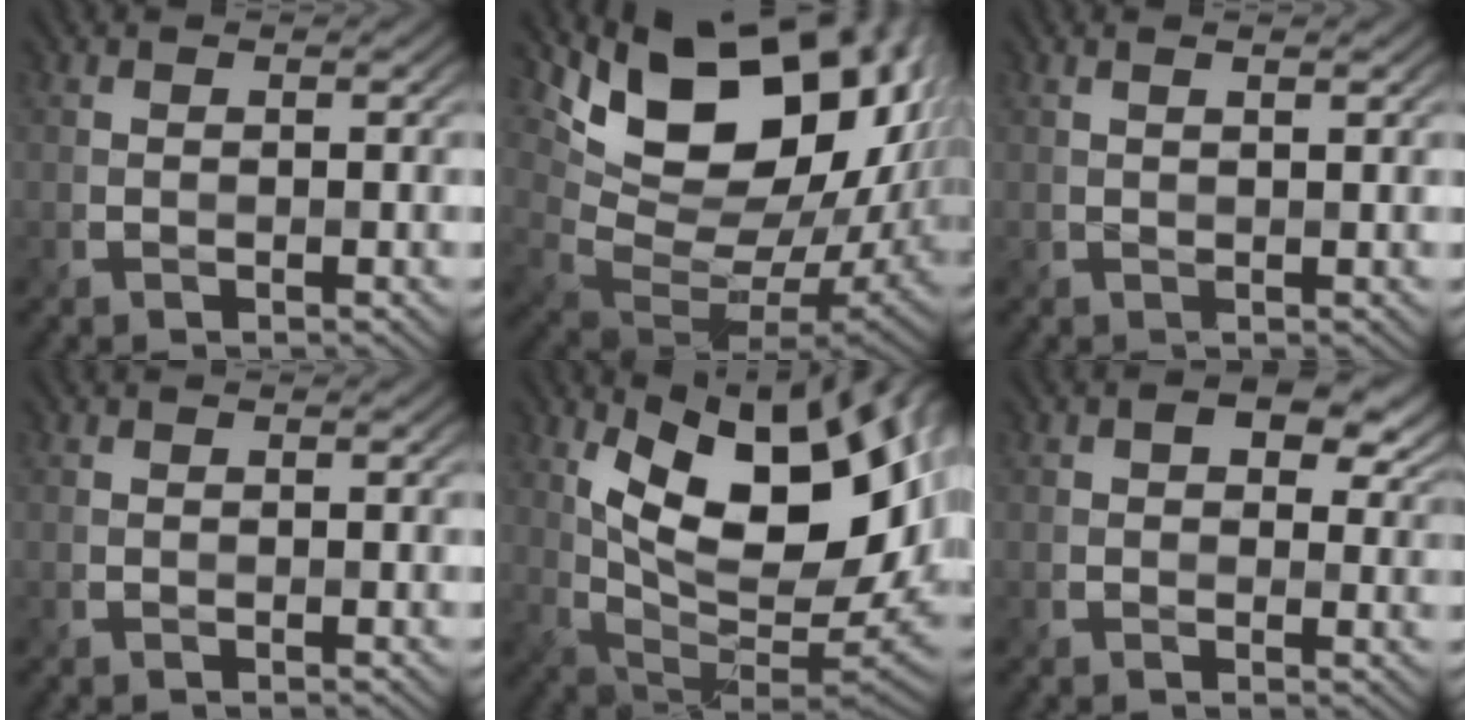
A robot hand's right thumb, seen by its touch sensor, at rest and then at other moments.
{"total": 17.8, "force": [6.5, 10.3, 13.0], "torque": [-0.216, 0.003, 0.134]}
{"total": 1.1, "force": [0.9, -0.1, 0.6], "torque": [-0.009, 0.003, 0.013]}
{"total": 0.0}
{"total": 16.9, "force": [5.2, 7.8, 14.0], "torque": [-0.216, 0.004, 0.092]}
{"total": 6.9, "force": [2.8, 4.2, 4.7], "torque": [-0.057, 0.000, 0.040]}